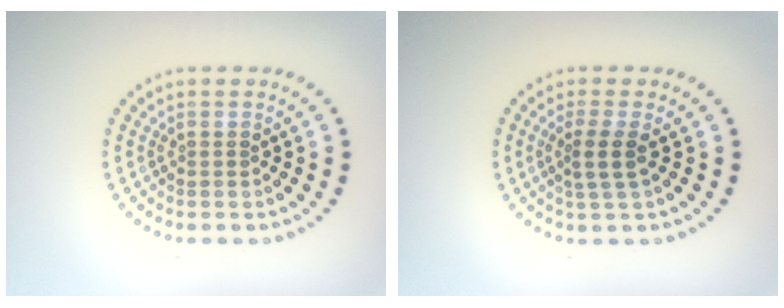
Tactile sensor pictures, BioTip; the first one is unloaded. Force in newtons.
{"total": 2.2, "press": 1.8, "slide": 1.3}